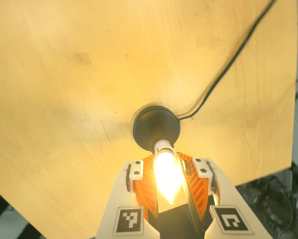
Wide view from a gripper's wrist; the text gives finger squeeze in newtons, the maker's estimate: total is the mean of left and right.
{"total": 14.3, "left": 13.8, "right": 14.8}